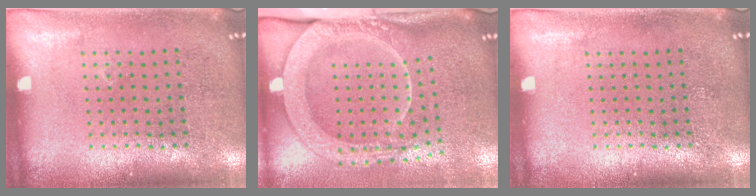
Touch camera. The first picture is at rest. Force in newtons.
{"total": 2.8, "press": 2.2, "slide": 1.8}
{"total": 0.0}